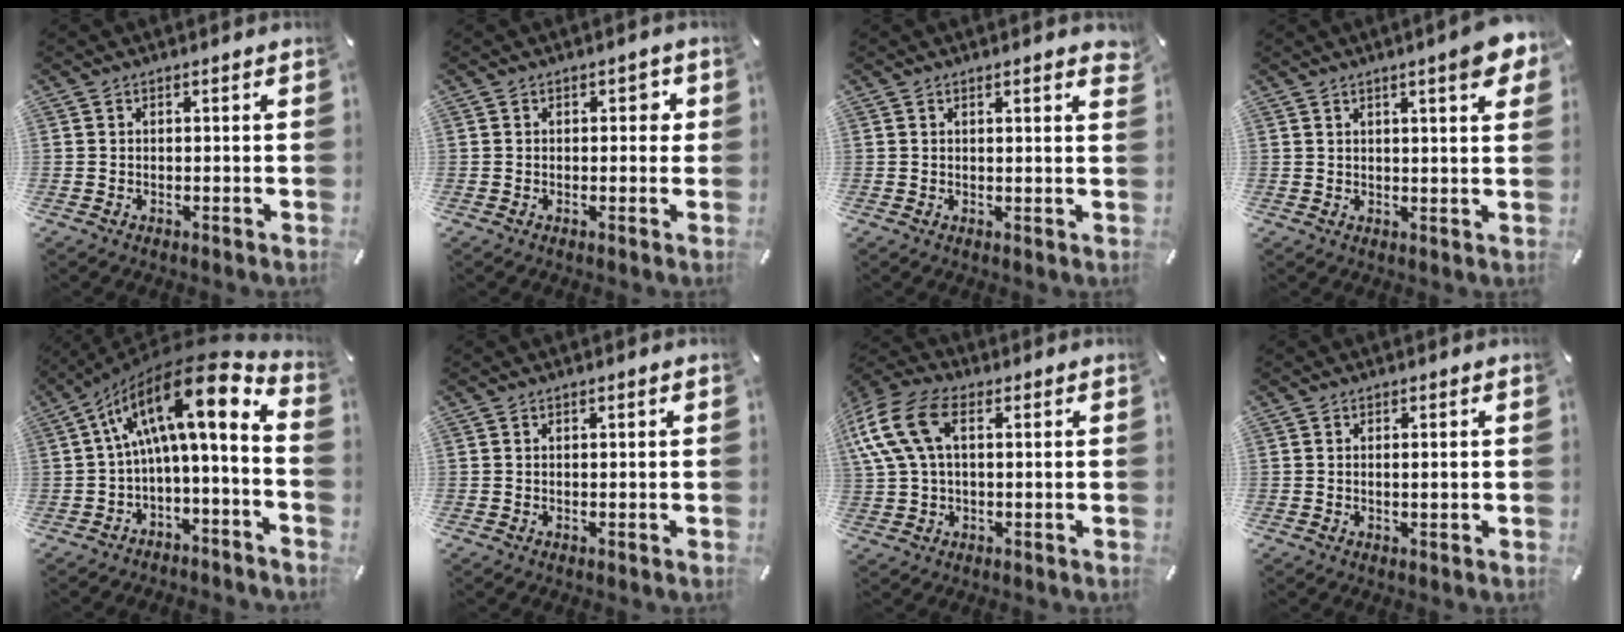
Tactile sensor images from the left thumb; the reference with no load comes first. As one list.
[{"total": 1.9, "force": [0.2, 1.3, 1.4], "torque": [-0.012, 0.002, -0.003]}, {"total": 1.6, "force": [1.0, 0.2, 1.2], "torque": [-0.017, -0.003, 0.016]}, {"total": 7.0, "force": [3.9, 1.2, 5.7], "torque": [-0.082, -0.018, 0.061]}, {"total": 16.7, "force": [4.2, 5.4, 15.2], "torque": [-0.252, -0.035, 0.062]}, {"total": 0.0}, {"total": 13.1, "force": [3.1, 8.2, 9.8], "torque": [-0.222, 0.007, 0.059]}, {"total": 1.0, "force": [0.1, 0.1, 1.0], "torque": [-0.019, -0.002, 0.002]}]